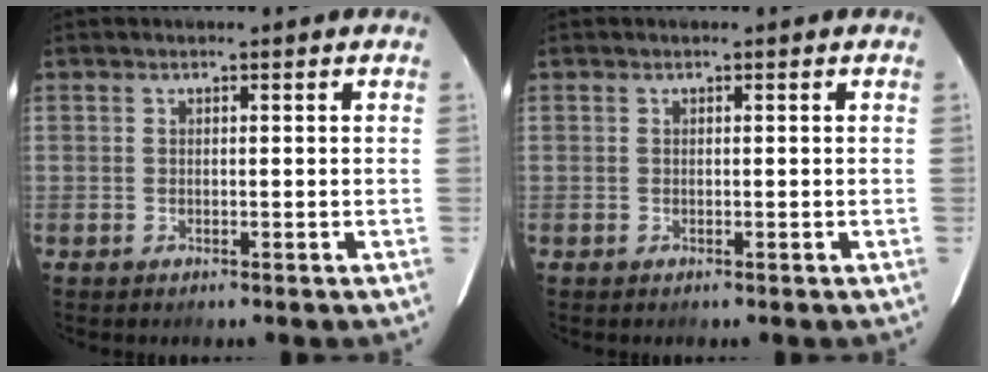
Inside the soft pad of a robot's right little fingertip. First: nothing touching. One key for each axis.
{"total": 0.0}